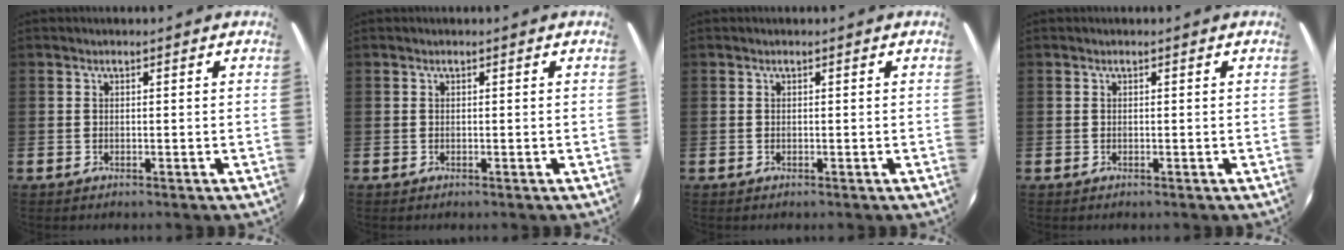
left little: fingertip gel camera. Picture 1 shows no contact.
{"total": 0.0}
{"total": 0.0}
{"total": 0.0}